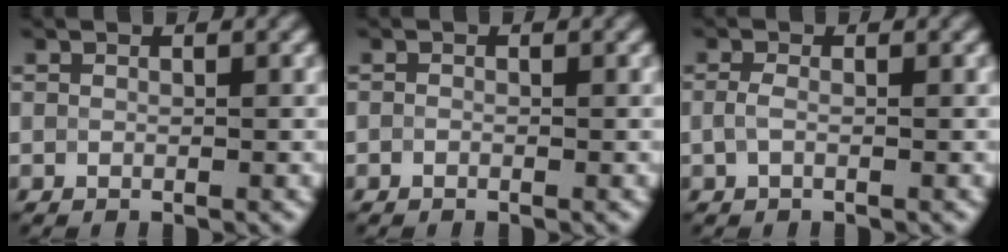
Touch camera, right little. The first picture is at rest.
{"total": 0.0}
{"total": 1.2, "force": [-0.2, 0.6, 1.0], "torque": [-0.028, 0.000, -0.009]}